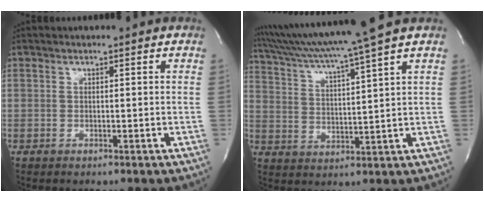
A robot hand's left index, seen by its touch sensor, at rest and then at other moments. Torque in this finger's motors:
{"motor_torque": [0.66, -0.71, 0.52, 0.21]}